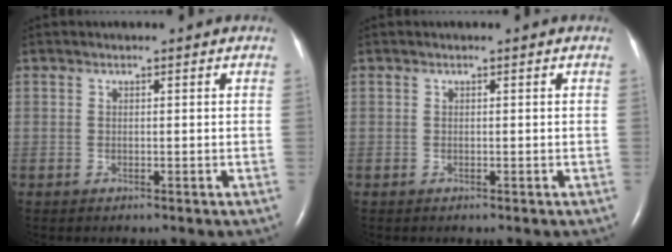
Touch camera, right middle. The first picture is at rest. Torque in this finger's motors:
{"motor_torque": [0.00, 0.00, -0.05, -0.03]}